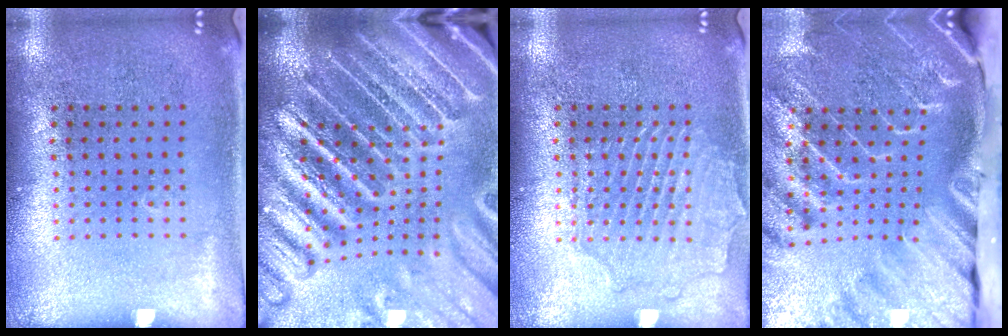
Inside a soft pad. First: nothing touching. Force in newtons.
{"total": 5.7, "press": 4.9, "slide": 2.9}
{"total": 2.1, "press": 2.1, "slide": 0.2}
{"total": 4.4, "press": 3.3, "slide": 2.9}